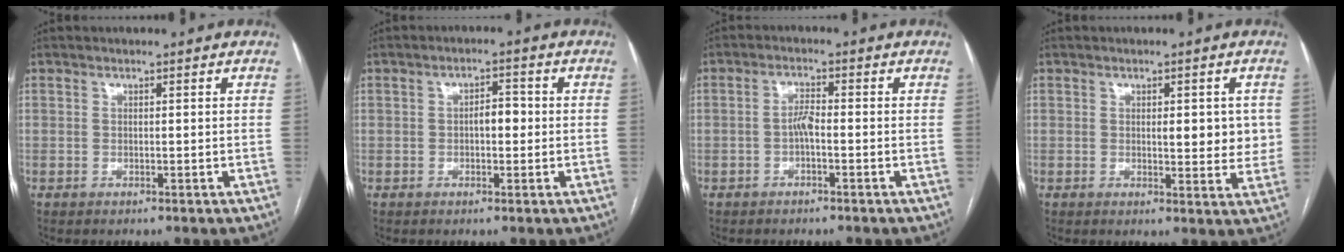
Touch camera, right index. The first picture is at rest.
{"total": 3.1, "force": [-0.2, 1.5, 2.7], "torque": [-0.039, 0.009, -0.004]}
{"total": 2.3, "force": [-0.7, 0.6, 2.2], "torque": [-0.038, 0.005, -0.011]}
{"total": 5.5, "force": [0.8, 2.1, 5.0], "torque": [-0.056, -0.005, 0.008]}